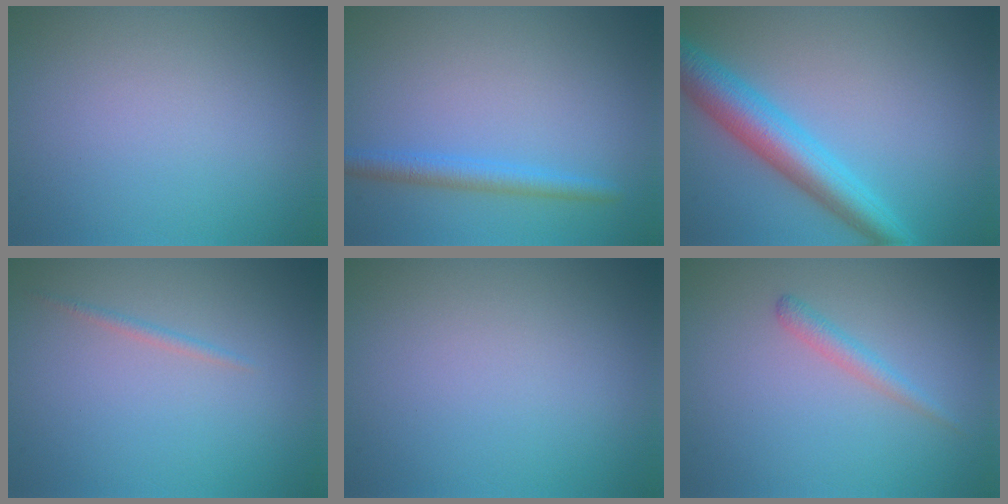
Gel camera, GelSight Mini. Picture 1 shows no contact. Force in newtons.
{"total": 2.2, "press": 2.2, "slide": 0.2}
{"total": 5.6, "press": 5.6, "slide": 0.1}
{"total": 0.6, "press": 0.6, "slide": 0.0}
{"total": 0.0}
{"total": 1.4, "press": 1.4, "slide": 0.0}